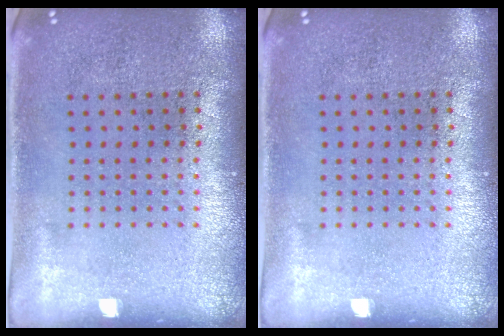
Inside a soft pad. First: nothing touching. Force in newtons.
{"total": 0.0}